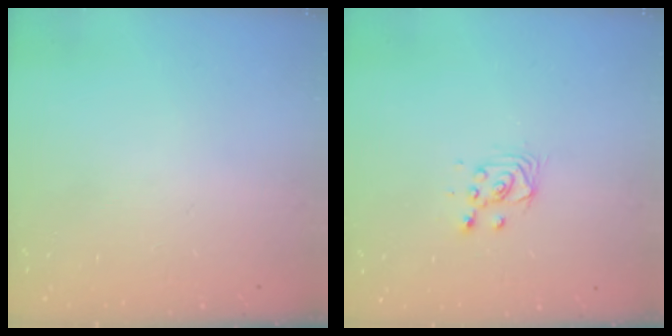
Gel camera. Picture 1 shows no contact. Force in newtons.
{"total": 3.3, "press": 3.3, "slide": 0.4}